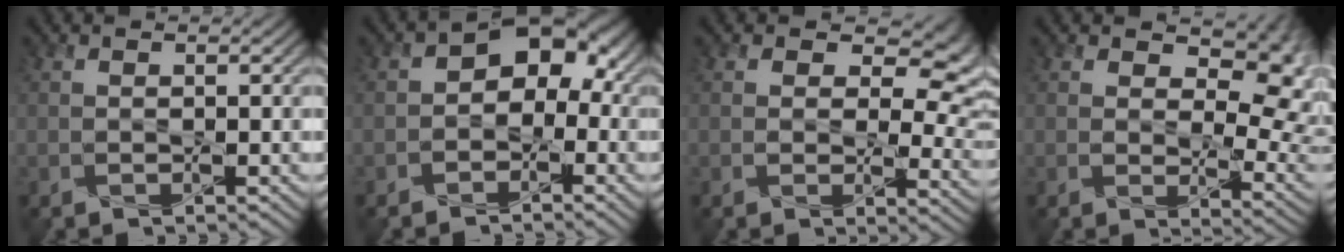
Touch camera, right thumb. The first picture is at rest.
{"total": 6.8, "force": [-0.8, 4.9, 4.8], "torque": [-0.054, 0.011, -0.031]}
{"total": 9.7, "force": [2.7, 6.2, 7.0], "torque": [-0.090, -0.018, 0.044]}
{"total": 12.5, "force": [3.8, 7.6, 9.1], "torque": [-0.114, -0.016, 0.070]}